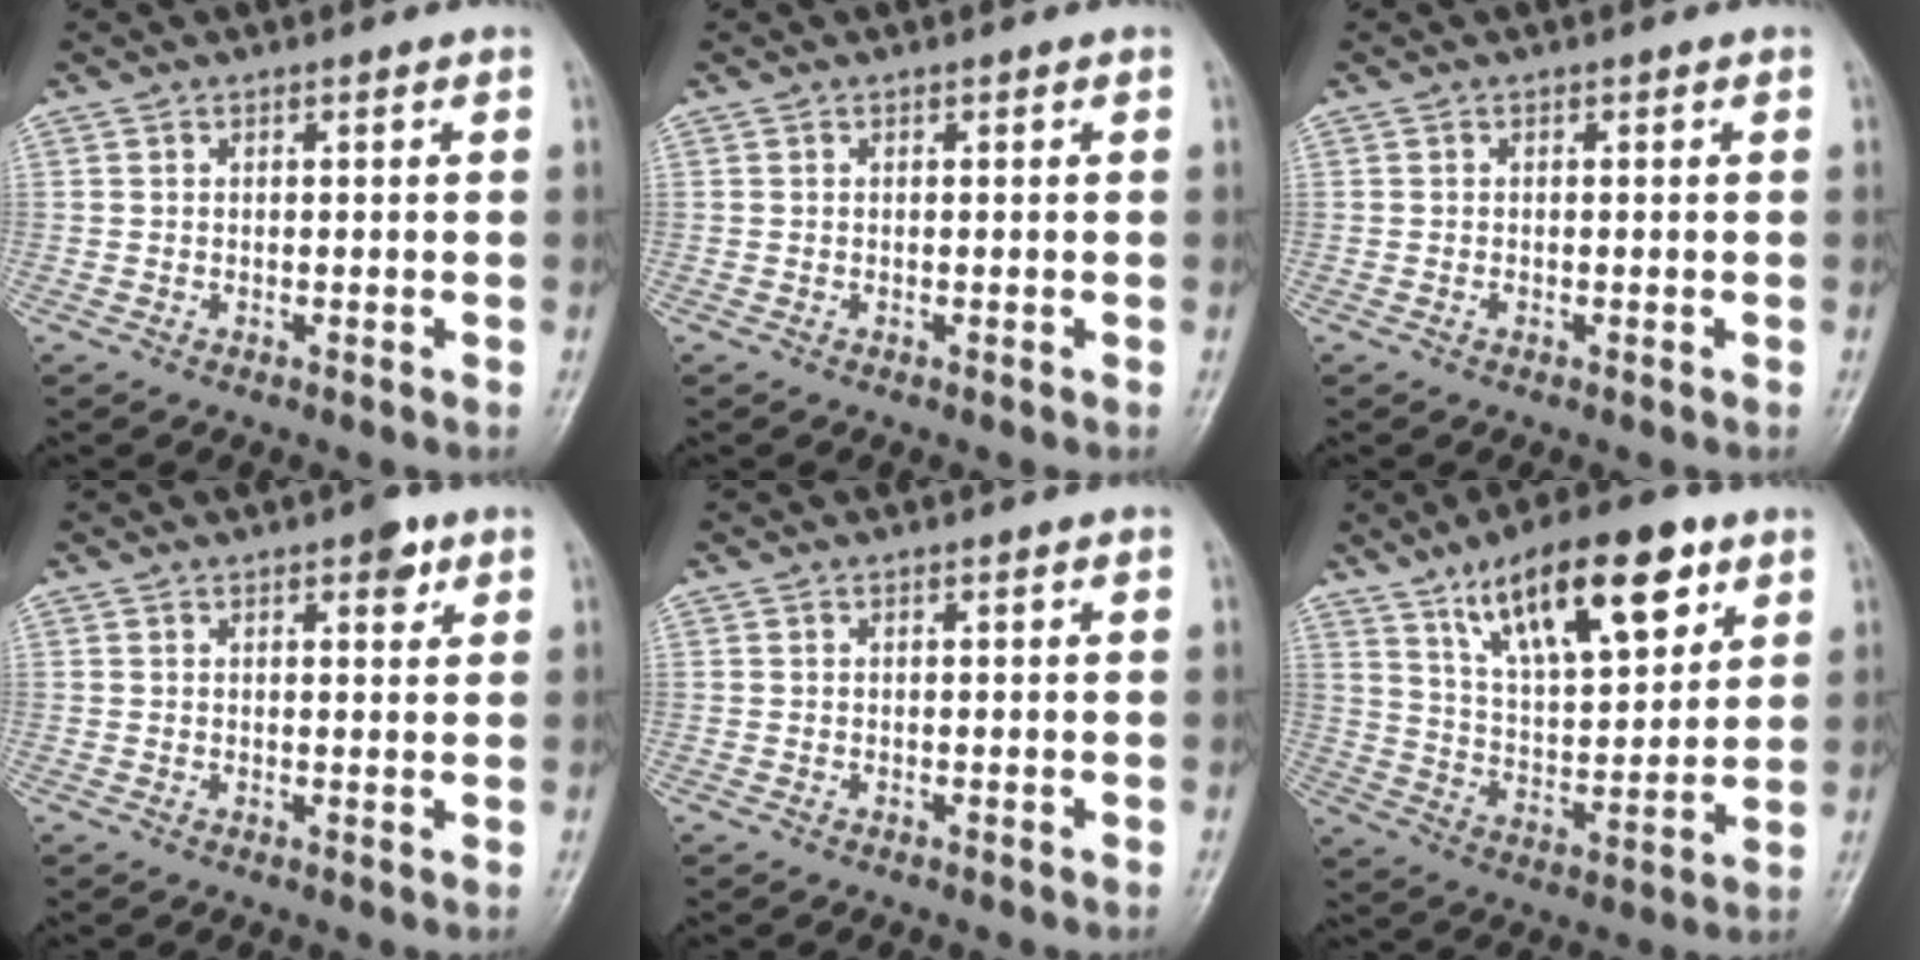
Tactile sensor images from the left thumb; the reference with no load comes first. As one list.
[{"total": 0.0}, {"total": 0.0}, {"total": 3.2, "force": [1.8, 1.4, 2.2], "torque": [-0.018, -0.005, 0.021]}, {"total": 0.0}, {"total": 18.8, "force": [10.2, 7.1, 14.1], "torque": [-0.192, -0.040, 0.175]}]